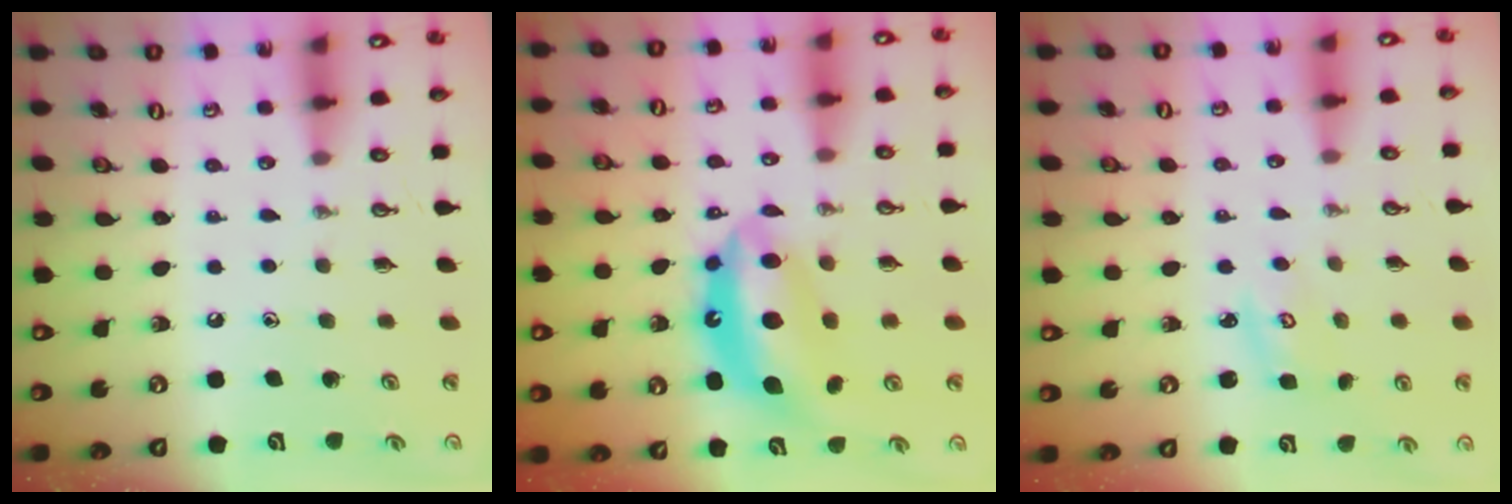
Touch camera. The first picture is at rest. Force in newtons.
{"total": 12.9, "press": 12.9, "slide": 0.8}
{"total": 3.7, "press": 3.7, "slide": 0.5}